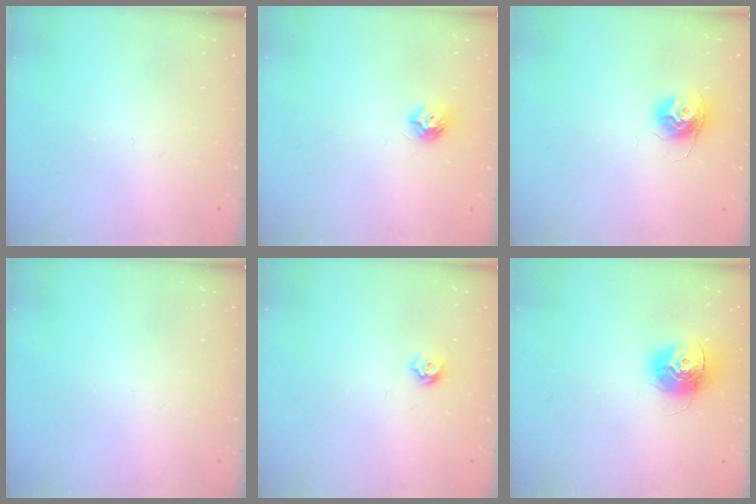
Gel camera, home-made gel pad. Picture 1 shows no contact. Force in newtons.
{"total": 7.1, "press": 7.1, "slide": 0.2}
{"total": 10.6, "press": 10.5, "slide": 0.7}
{"total": 0.0}
{"total": 5.9, "press": 5.8, "slide": 1.0}
{"total": 13.3, "press": 13.3, "slide": 1.1}